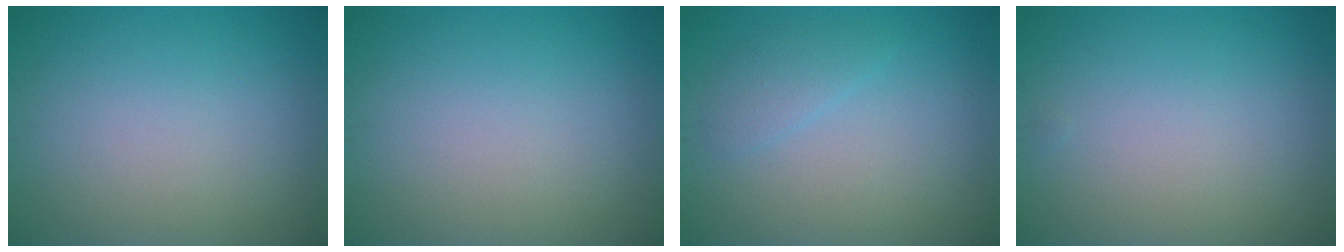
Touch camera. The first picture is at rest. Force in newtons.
{"total": 0.0}
{"total": 1.5, "press": 1.5, "slide": 0.1}
{"total": 0.0}